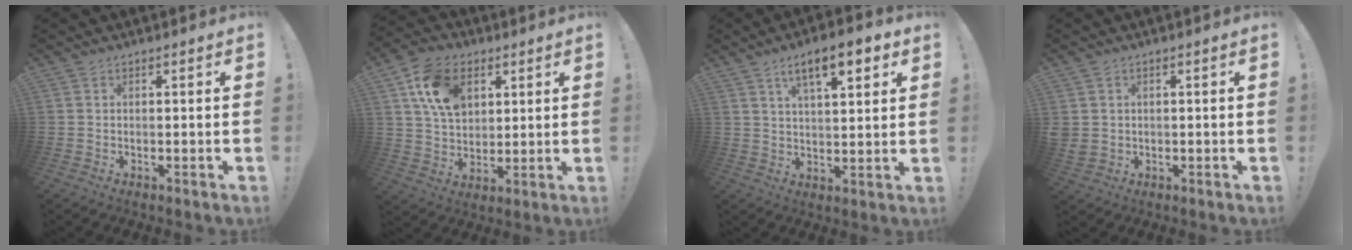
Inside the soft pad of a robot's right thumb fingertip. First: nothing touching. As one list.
[{"total": 14.7, "force": [5.9, 10.5, 8.4], "torque": [-0.129, -0.009, 0.118]}, {"total": 10.9, "force": [5.7, 3.5, 8.6], "torque": [-0.130, -0.017, 0.092]}, {"total": 2.7, "force": [0.9, 2.3, 1.0], "torque": [-0.013, -0.003, 0.020]}]